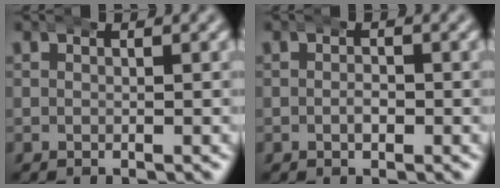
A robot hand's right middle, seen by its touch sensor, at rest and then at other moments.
{"total": 1.5, "force": [-0.4, 0.9, 1.1], "torque": [-0.012, 0.000, -0.010]}